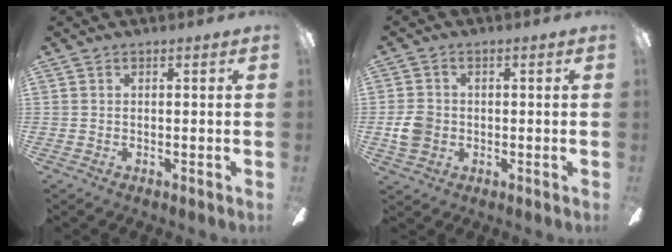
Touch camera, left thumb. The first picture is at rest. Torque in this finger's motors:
{"motor_torque": [-0.27, 0.96, 0.46, -0.26, 0.00]}